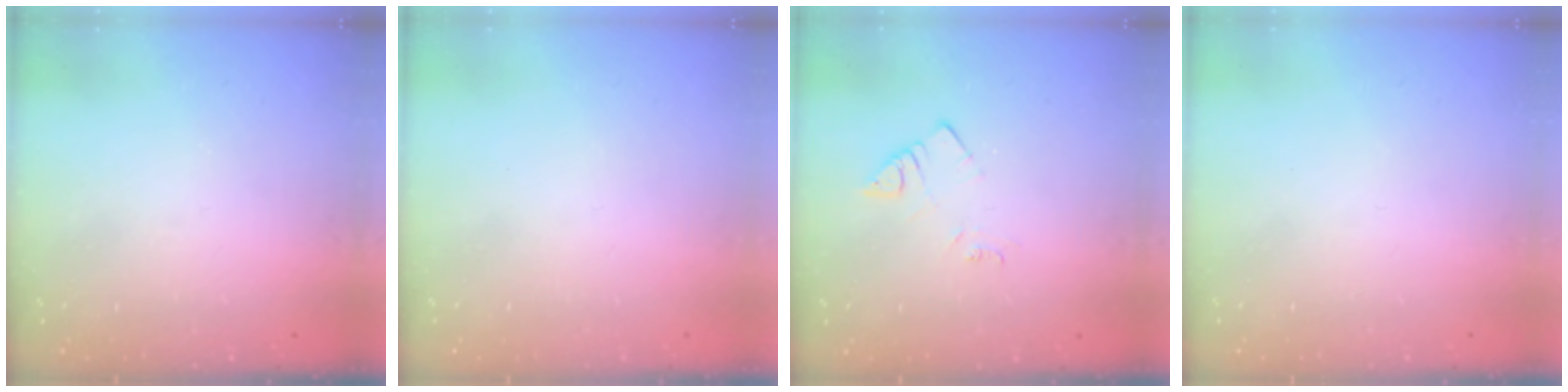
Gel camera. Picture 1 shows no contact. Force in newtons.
{"total": 1.5, "press": 1.5, "slide": 0.1}
{"total": 2.9, "press": 2.9, "slide": 0.6}
{"total": 1.7, "press": 1.6, "slide": 0.1}